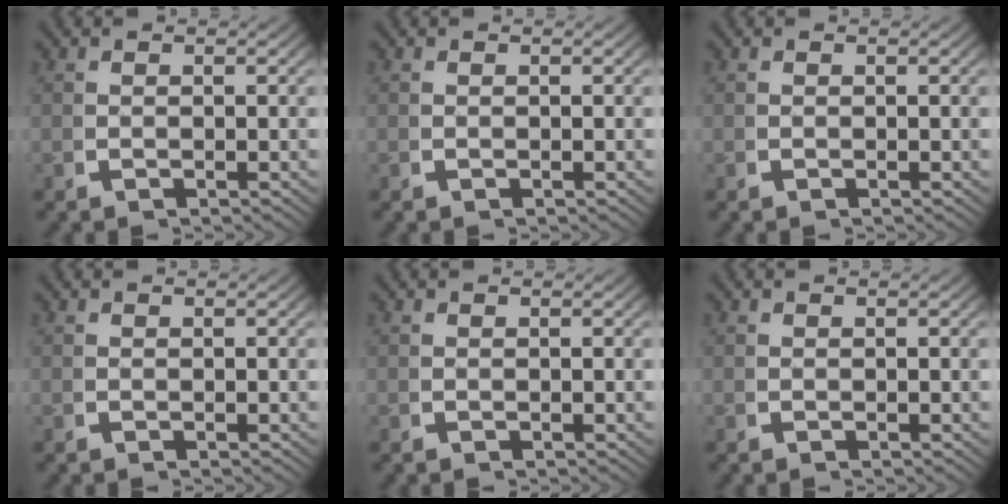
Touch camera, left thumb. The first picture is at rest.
{"total": 0.0}
{"total": 0.0}
{"total": 0.0}
{"total": 0.0}
{"total": 0.0}